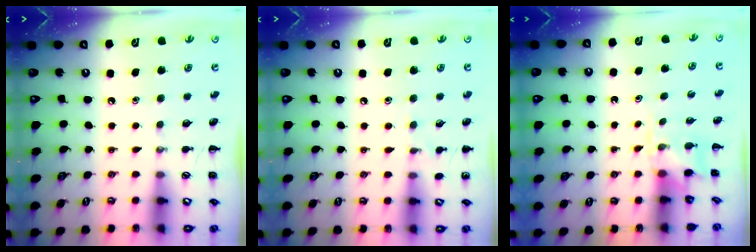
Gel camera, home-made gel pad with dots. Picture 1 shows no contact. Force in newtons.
{"total": 5.8, "press": 5.5, "slide": 1.7}
{"total": 2.9, "press": 2.7, "slide": 1.2}